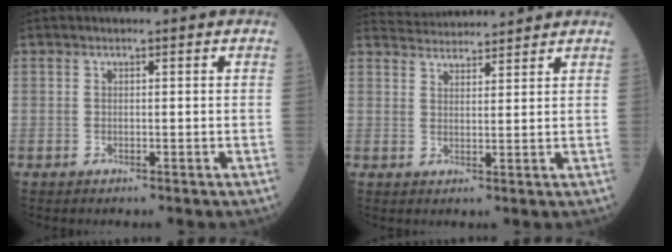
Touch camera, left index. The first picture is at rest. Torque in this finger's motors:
{"motor_torque": [-0.50, -0.79, 0.00, 0.00]}